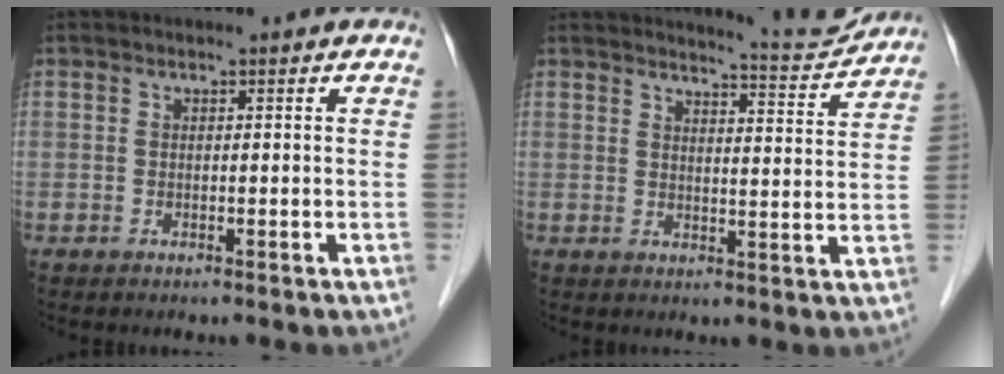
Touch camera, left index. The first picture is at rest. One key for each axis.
{"total": 6.6, "fx": 6.6, "fy": -0.6, "fz": 0.1, "tx": -0.017, "ty": -0.022, "tz": 0.086}